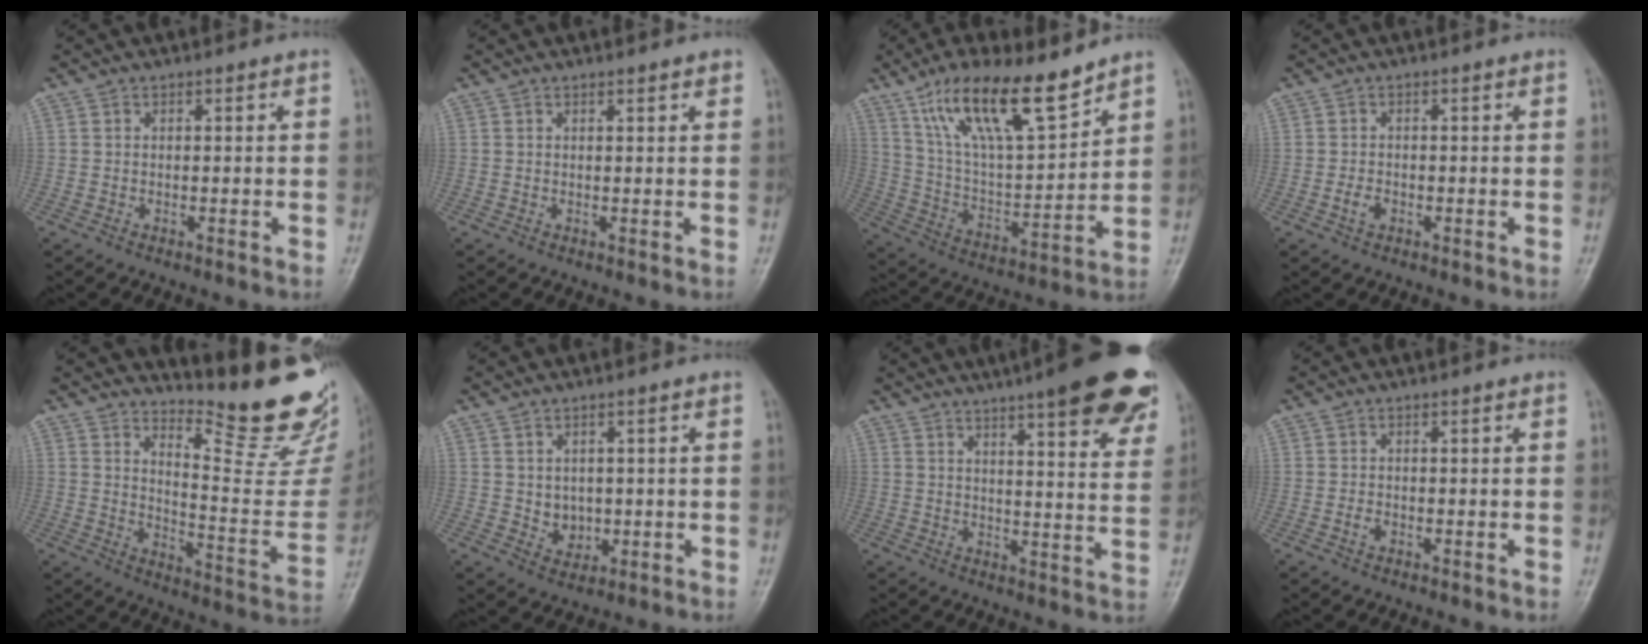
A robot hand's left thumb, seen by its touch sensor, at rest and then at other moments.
{"total": 1.4, "force": [1.2, 0.1, 0.8], "torque": [-0.008, -0.004, 0.016]}
{"total": 18.4, "force": [12.5, 5.4, 12.4], "torque": [-0.193, -0.056, 0.237]}
{"total": 2.0, "force": [-0.3, 1.2, 1.5], "torque": [-0.022, 0.006, -0.002]}
{"total": 19.2, "force": [16.4, 3.8, 9.2], "torque": [-0.088, -0.171, 0.217]}
{"total": 3.6, "force": [0.5, 3.0, 1.9], "torque": [-0.013, -0.008, 0.019]}
{"total": 21.0, "force": [14.2, 4.0, 15.0], "torque": [-0.172, -0.044, 0.174]}
{"total": 1.2, "force": [0.0, 0.7, 1.0], "torque": [-0.014, 0.006, 0.002]}